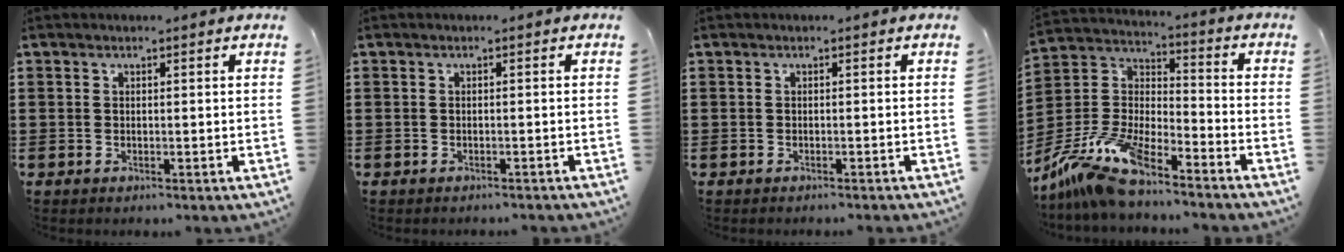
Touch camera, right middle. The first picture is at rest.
{"total": 0.5, "force": [-0.5, 0.1, 0.0], "torque": [-0.001, 0.001, -0.012]}
{"total": 0.5, "force": [-0.5, 0.0, 0.0], "torque": [-0.001, 0.000, -0.011]}
{"total": 11.9, "force": [-9.7, 2.5, 6.4], "torque": [-0.156, 0.009, -0.200]}